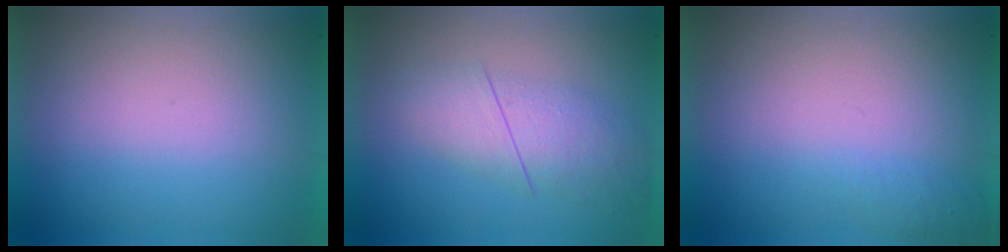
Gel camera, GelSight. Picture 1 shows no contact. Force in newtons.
{"total": 2.8}
{"total": 1.0}